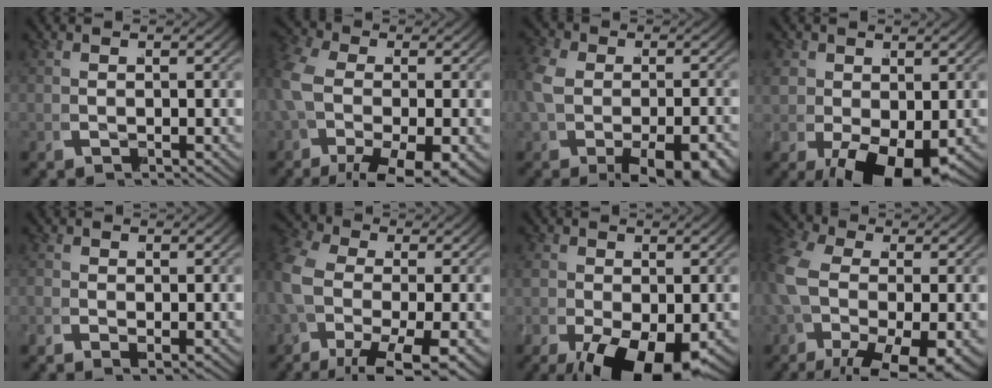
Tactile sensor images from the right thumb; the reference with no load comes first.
{"total": 6.8, "force": [-2.4, 3.5, 5.3], "torque": [-0.115, -0.030, -0.025]}
{"total": 5.3, "force": [-1.9, 3.1, 3.9], "torque": [-0.075, -0.024, -0.020]}
{"total": 5.9, "force": [-1.2, 3.8, 4.3], "torque": [-0.080, -0.036, -0.002]}
{"total": 0.6, "force": [0.2, 0.6, 0.2], "torque": [-0.005, -0.006, 0.002]}
{"total": 7.7, "force": [-2.7, 4.2, 5.8], "torque": [-0.134, -0.033, -0.029]}
{"total": 7.5, "force": [-2.8, 4.5, 5.4], "torque": [-0.097, -0.044, -0.026]}
{"total": 8.8, "force": [-2.1, 4.9, 7.0], "torque": [-0.153, -0.042, -0.014]}